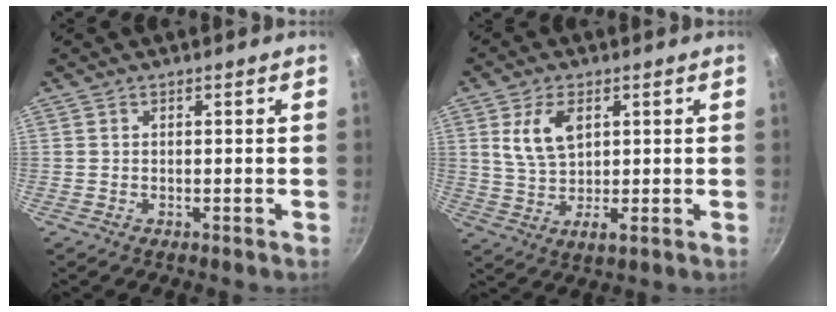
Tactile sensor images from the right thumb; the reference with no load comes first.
{"total": 8.6, "force": [2.6, 4.5, 6.8], "torque": [-0.126, -0.010, 0.055]}